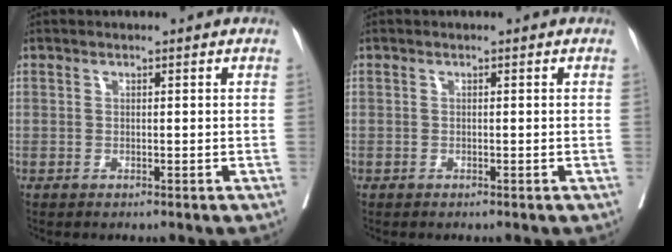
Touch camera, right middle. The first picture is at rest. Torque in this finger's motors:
{"motor_torque": [1.39, -0.75, 1.06, 0.21]}